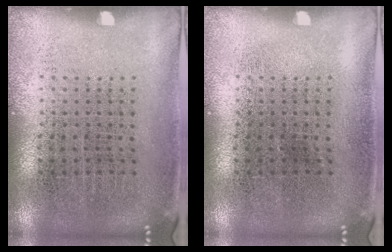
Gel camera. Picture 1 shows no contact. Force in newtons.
{"total": 0.0}